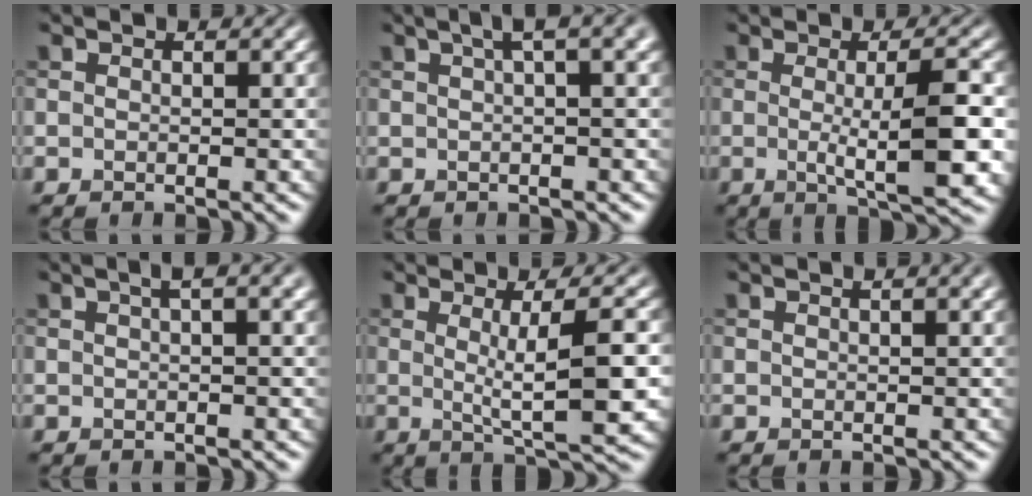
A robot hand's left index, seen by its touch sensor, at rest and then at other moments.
{"total": 4.9, "force": [2.0, 1.4, 4.3], "torque": [-0.049, 0.022, 0.027]}
{"total": 6.8, "force": [-0.4, 1.3, 6.7], "torque": [-0.095, -0.007, -0.002]}
{"total": 4.0, "force": [1.7, 1.3, 3.4], "torque": [-0.034, 0.014, 0.013]}
{"total": 6.8, "force": [0.4, 1.4, 6.7], "torque": [-0.089, -0.001, 0.009]}
{"total": 2.3, "force": [1.2, 0.7, 1.8], "torque": [-0.014, 0.002, 0.009]}